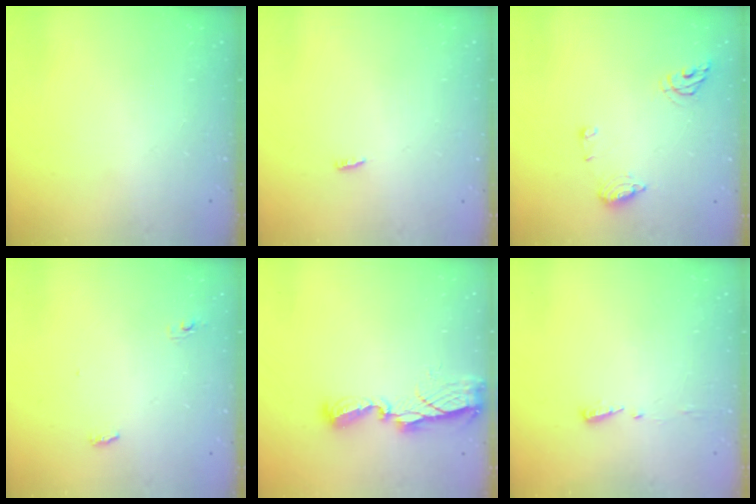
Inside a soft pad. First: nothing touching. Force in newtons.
{"total": 2.8, "press": 2.7, "slide": 0.8}
{"total": 8.9, "press": 8.8, "slide": 1.1}
{"total": 3.6, "press": 3.5, "slide": 0.9}
{"total": 7.4, "press": 7.4, "slide": 0.2}
{"total": 4.0, "press": 3.9, "slide": 0.5}